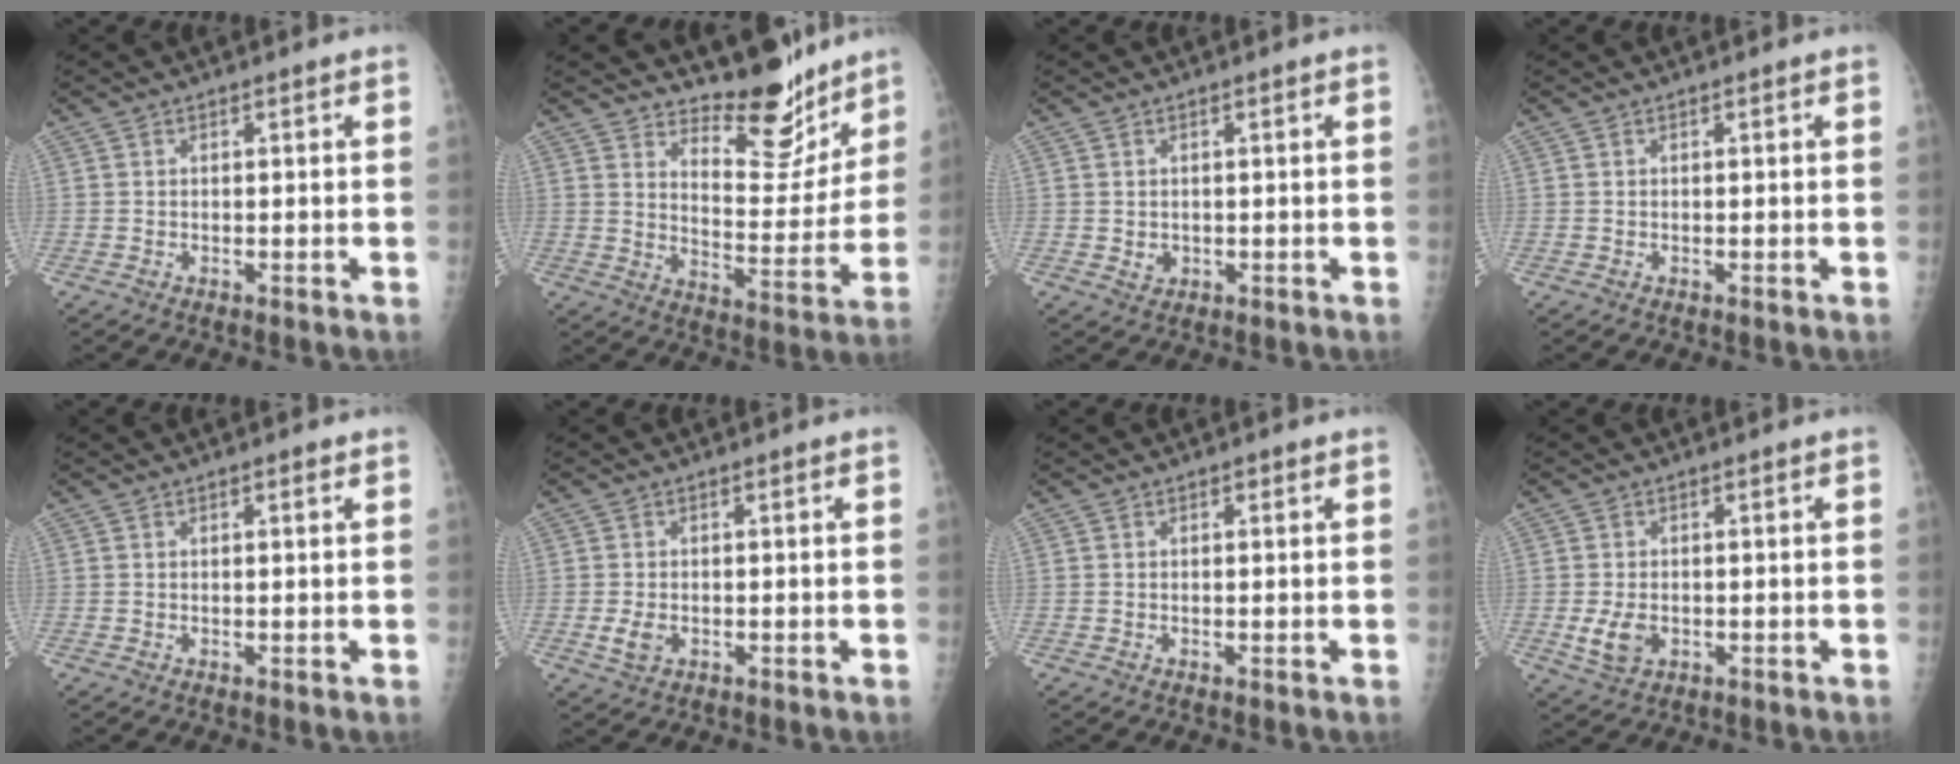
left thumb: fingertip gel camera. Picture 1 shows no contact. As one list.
[{"total": 13.4, "force": [11.6, 4.7, 4.5], "torque": [-0.025, -0.105, 0.179]}, {"total": 1.5, "force": [0.2, 1.4, 0.7], "torque": [-0.007, -0.002, 0.009]}, {"total": 0.0}, {"total": 1.0, "force": [0.6, 0.3, 0.8], "torque": [-0.010, -0.001, 0.008]}, {"total": 2.7, "force": [-0.5, 1.9, 1.9], "torque": [-0.038, -0.004, -0.006]}, {"total": 0.7, "force": [0.4, 0.4, 0.5], "torque": [-0.004, -0.001, 0.005]}, {"total": 4.3, "force": [-0.7, 3.0, 3.0], "torque": [-0.056, -0.007, -0.006]}]